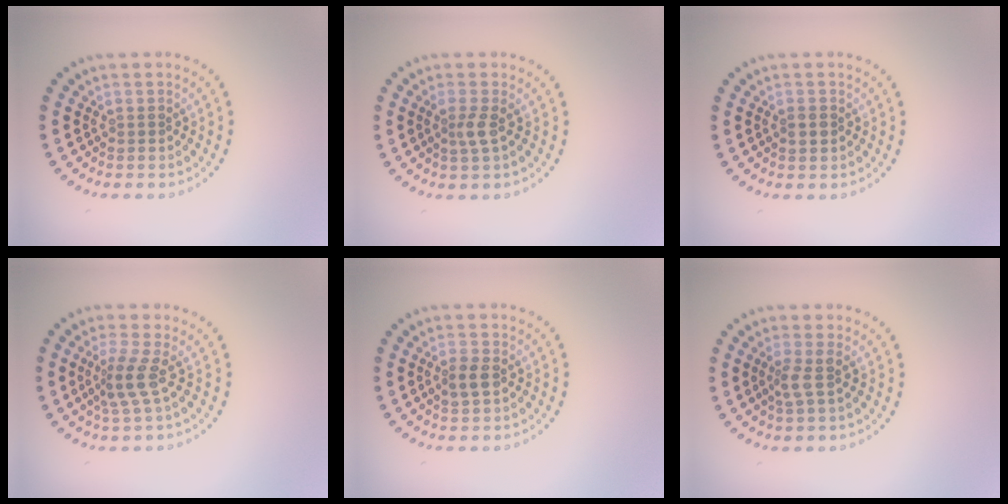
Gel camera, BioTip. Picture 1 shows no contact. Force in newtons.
{"total": 1.6, "press": 1.2, "slide": 1.0}
{"total": 1.4, "press": 1.4, "slide": 0.3}
{"total": 2.5, "press": 1.8, "slide": 1.8}
{"total": 1.7, "press": 1.7, "slide": 0.2}
{"total": 1.7, "press": 1.4, "slide": 1.1}